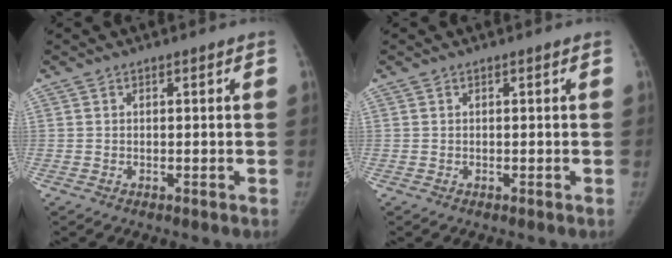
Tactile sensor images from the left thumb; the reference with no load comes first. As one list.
[{"total": 0.0}]